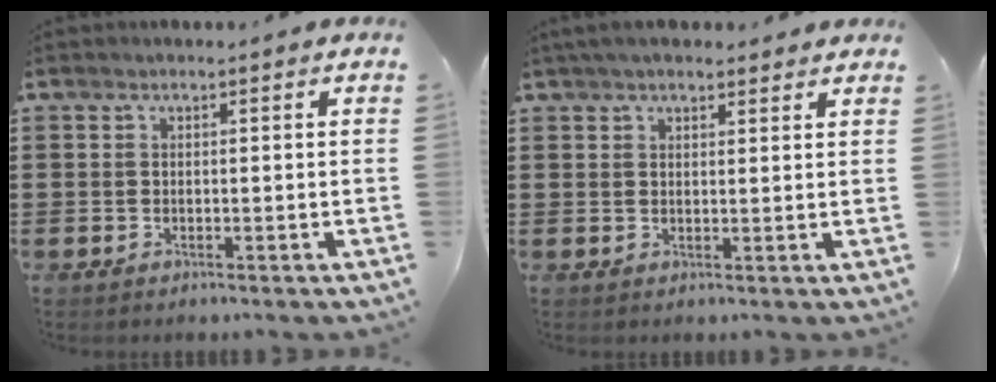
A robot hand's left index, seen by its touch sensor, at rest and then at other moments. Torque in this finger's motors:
{"motor_torque": [2.14, 0.00, 1.05, 0.21]}